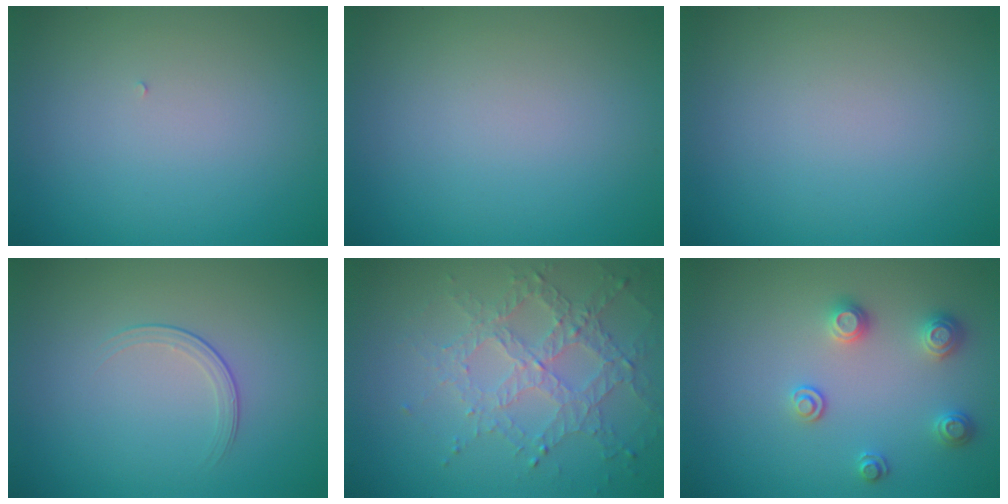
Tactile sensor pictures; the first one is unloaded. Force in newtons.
{"total": 0.0}
{"total": 0.0}
{"total": 1.5, "press": 0.7, "slide": 1.4}
{"total": 3.9, "press": 3.0, "slide": 2.5}
{"total": 2.4, "press": 2.4, "slide": 0.4}